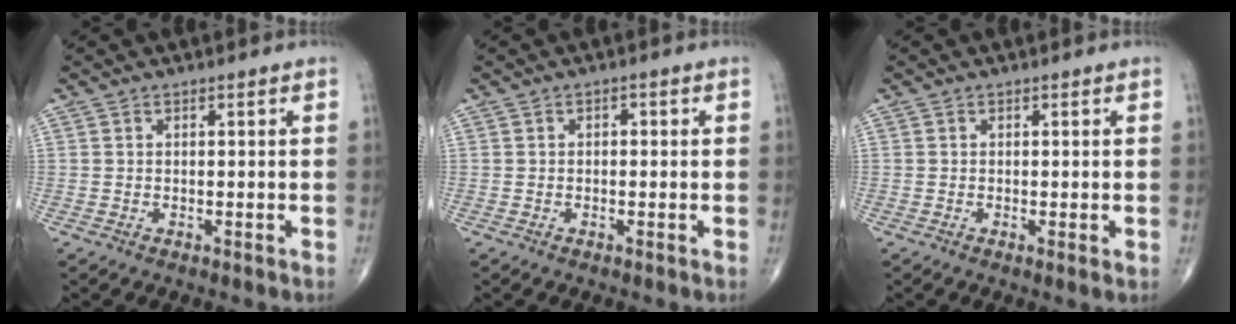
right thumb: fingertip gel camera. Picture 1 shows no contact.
{"total": 1.1, "force": [0.1, 0.8, 0.8], "torque": [-0.002, 0.004, -0.003]}
{"total": 1.0, "force": [-0.1, 0.1, 1.0], "torque": [-0.019, -0.004, -0.004]}